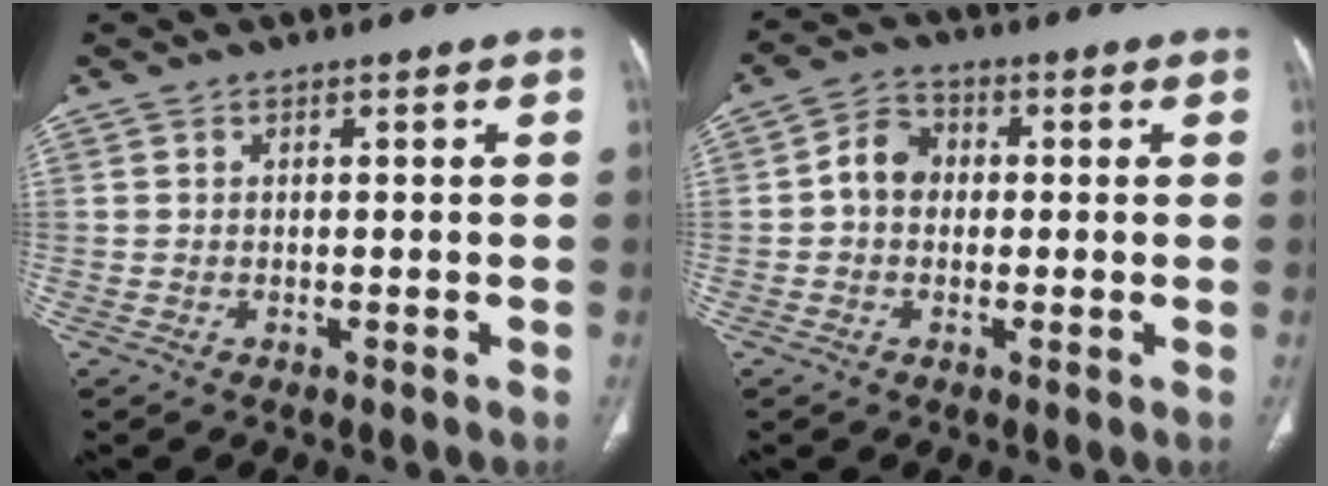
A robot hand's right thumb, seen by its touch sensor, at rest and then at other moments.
{"total": 5.5, "force": [0.0, 4.6, 3.1], "torque": [-0.040, 0.018, -0.011]}